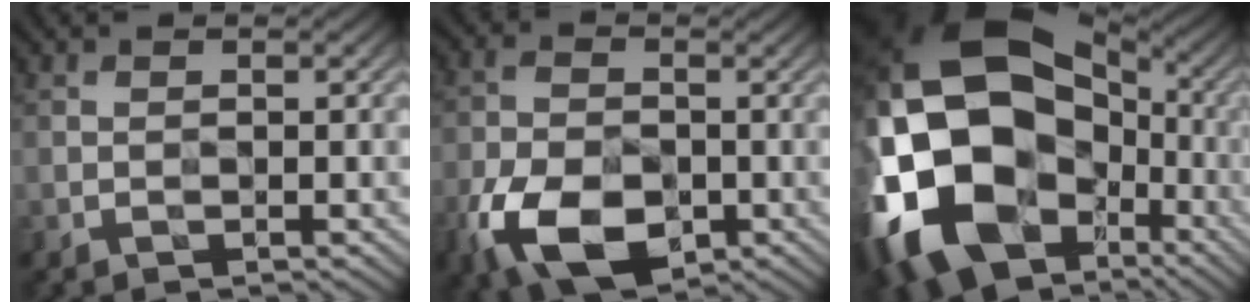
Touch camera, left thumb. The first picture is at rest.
{"total": 11.2, "force": [-4.7, 6.8, 7.6], "torque": [-0.175, -0.032, -0.090]}
{"total": 24.2, "force": [-3.2, 18.2, 15.5], "torque": [-0.360, -0.026, -0.075]}